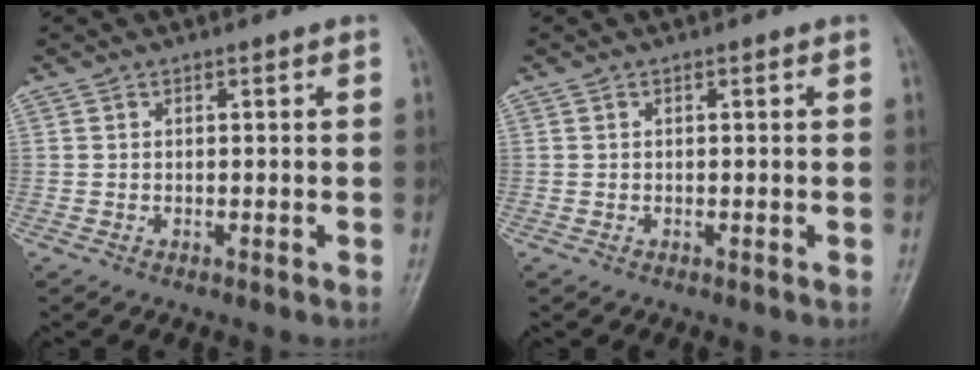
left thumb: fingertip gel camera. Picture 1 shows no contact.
{"total": 0.0}